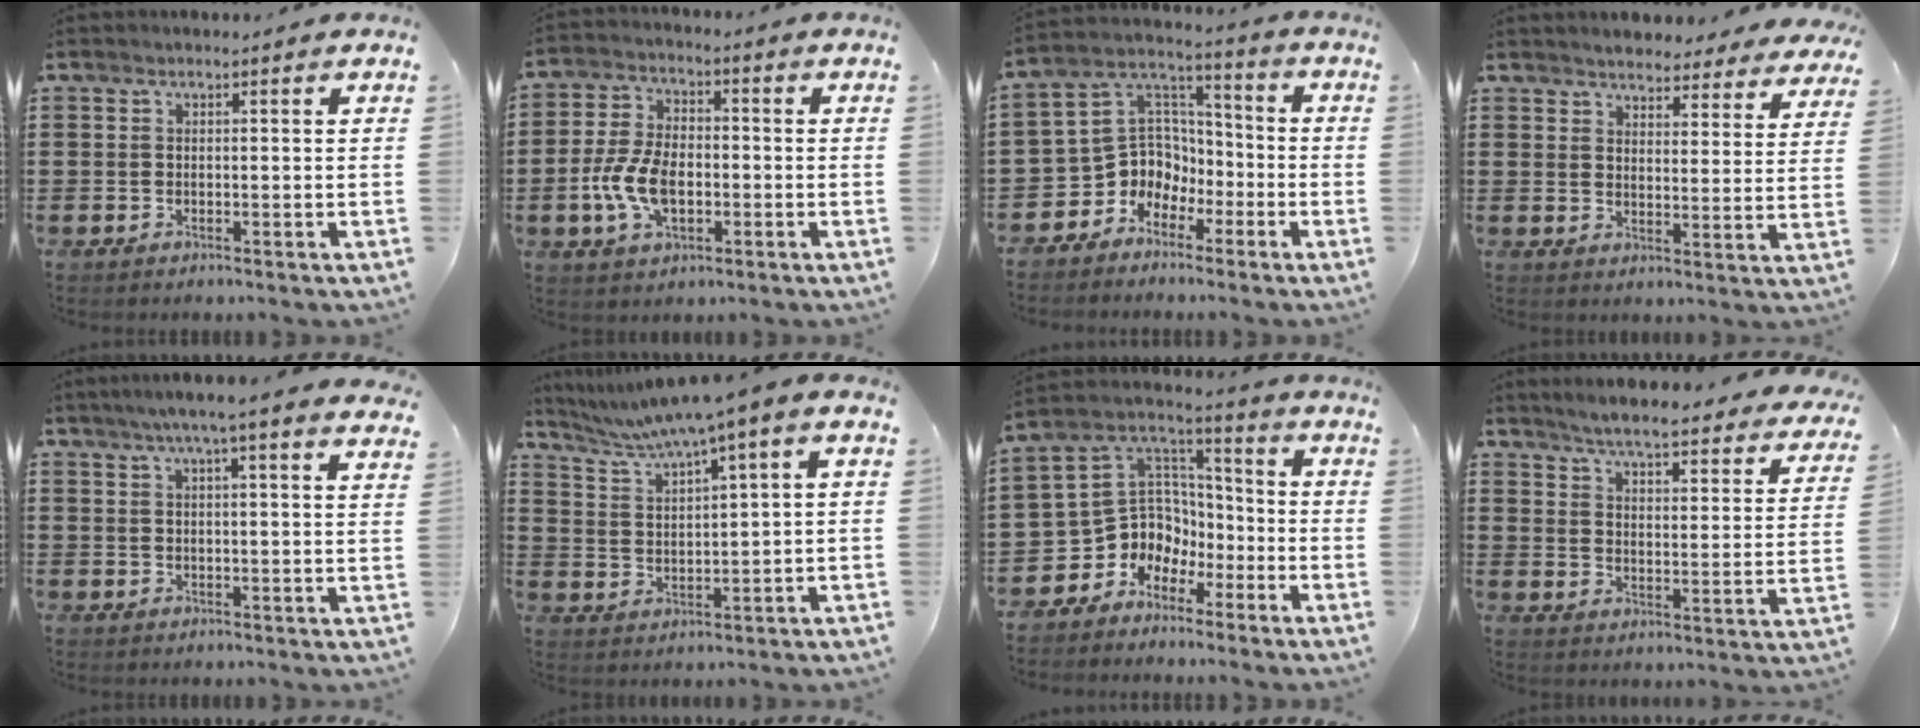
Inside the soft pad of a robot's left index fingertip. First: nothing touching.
{"total": 8.5, "force": [-2.1, 4.9, 6.7], "torque": [-0.163, -0.001, -0.045]}
{"total": 6.7, "force": [-2.9, 6.1, 0.5], "torque": [-0.049, -0.012, -0.060]}
{"total": 3.8, "force": [3.8, 0.4, 0.0], "torque": [-0.018, -0.018, 0.068]}
{"total": 4.5, "force": [3.6, -0.2, 2.7], "torque": [-0.062, -0.005, 0.063]}
{"total": 5.1, "force": [3.6, -0.1, 3.6], "torque": [-0.084, -0.018, 0.056]}
{"total": 7.4, "force": [-3.0, 6.7, 0.8], "torque": [-0.054, -0.016, -0.058]}
{"total": 5.0, "force": [4.8, -0.3, 1.6], "torque": [-0.054, -0.036, 0.077]}